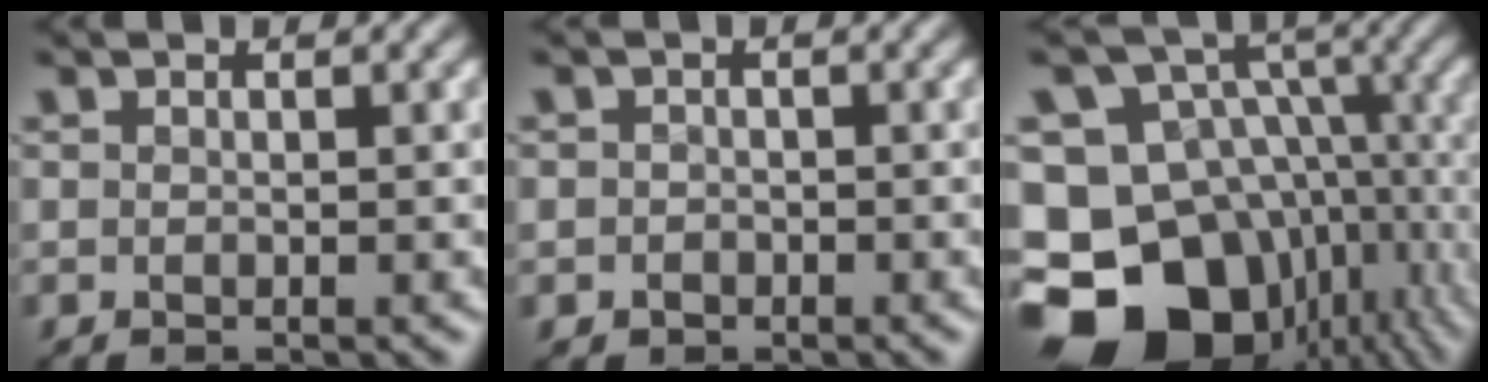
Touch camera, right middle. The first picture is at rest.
{"total": 1.0, "force": [-0.2, 1.0, -0.2], "torque": [0.021, 0.001, -0.009]}
{"total": 19.0, "force": [-6.7, 15.0, 9.5], "torque": [-0.197, -0.012, -0.095]}